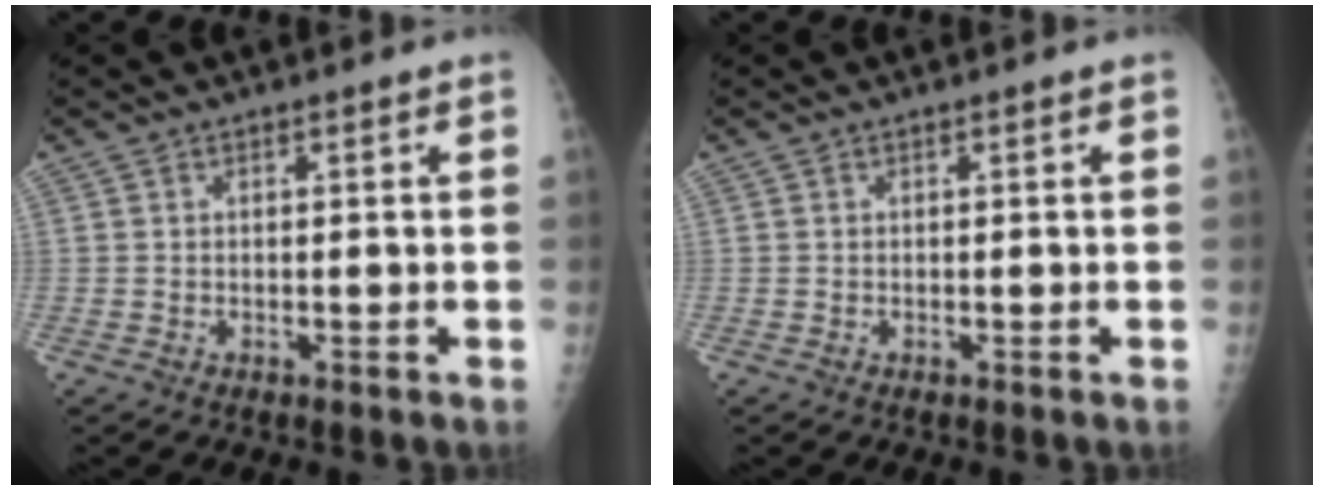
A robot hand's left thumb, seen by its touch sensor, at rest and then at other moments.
{"total": 0.0}